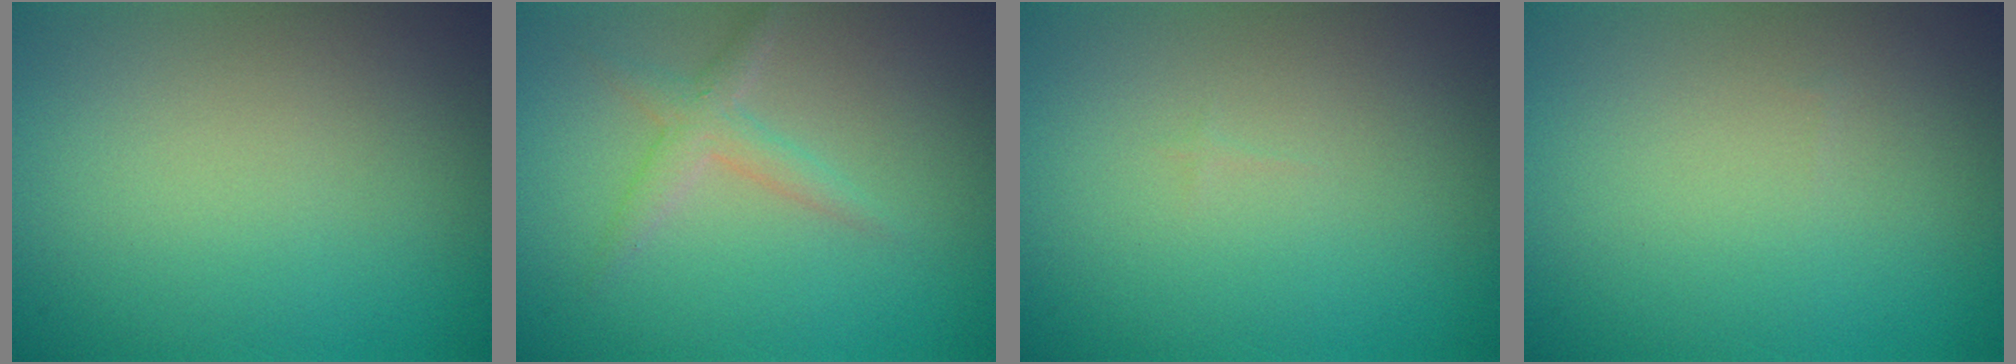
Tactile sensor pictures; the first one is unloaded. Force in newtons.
{"total": 1.8, "press": 1.8, "slide": 0.0}
{"total": 0.0}
{"total": 0.0}